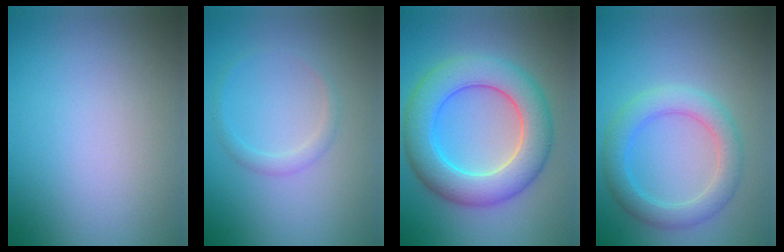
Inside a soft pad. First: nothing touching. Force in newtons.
{"total": 1.2, "press": 1.2, "slide": 0.1}
{"total": 8.2, "press": 8.2, "slide": 0.3}
{"total": 3.9, "press": 3.9, "slide": 0.1}